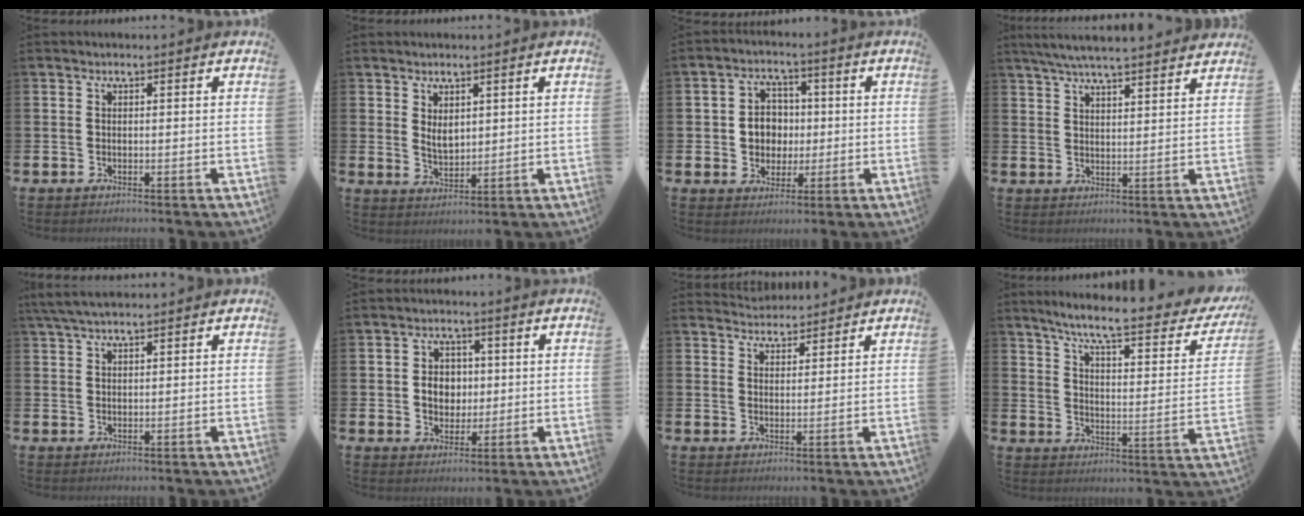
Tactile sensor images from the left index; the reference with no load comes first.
{"total": 2.7, "force": [1.9, 1.3, 1.5], "torque": [-0.009, -0.011, 0.028]}
{"total": 5.0, "force": [0.6, 4.8, 1.3], "torque": [-0.032, 0.009, 0.003]}
{"total": 5.9, "force": [5.7, 0.1, 1.6], "torque": [-0.055, -0.020, 0.104]}
{"total": 3.7, "force": [3.1, 0.9, 1.8], "torque": [-0.043, -0.002, 0.058]}
{"total": 4.0, "force": [0.4, 3.5, 2.0], "torque": [-0.027, 0.006, -0.002]}
{"total": 3.4, "force": [3.3, 0.8, -0.3], "torque": [0.003, -0.018, 0.060]}
{"total": 7.5, "force": [6.2, 0.7, 4.0], "torque": [-0.101, -0.046, 0.097]}